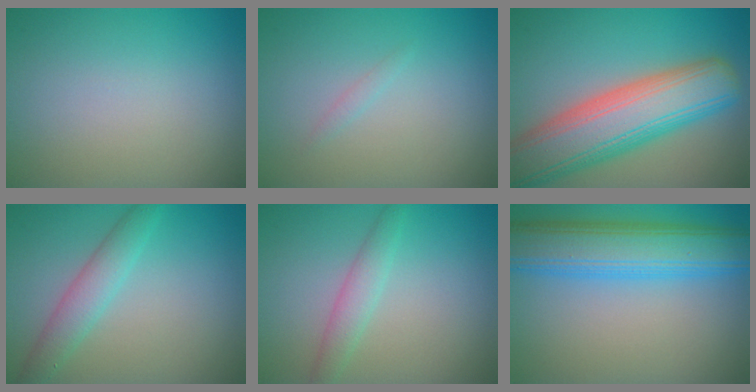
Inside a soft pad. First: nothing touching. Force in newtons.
{"total": 0.6, "press": 0.6, "slide": 0.0}
{"total": 10.8, "press": 10.8, "slide": 0.6}
{"total": 2.9, "press": 2.9, "slide": 0.1}
{"total": 2.0, "press": 2.0, "slide": 0.1}
{"total": 8.2, "press": 8.2, "slide": 0.1}